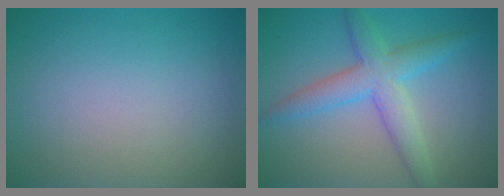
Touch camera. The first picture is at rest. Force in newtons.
{"total": 5.0, "press": 5.0, "slide": 0.3}